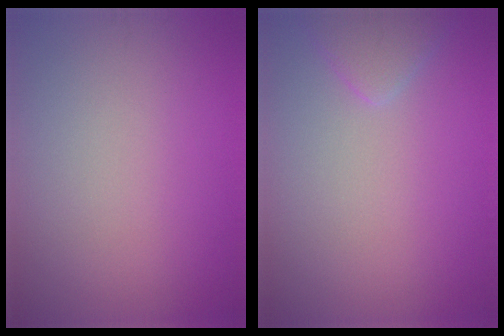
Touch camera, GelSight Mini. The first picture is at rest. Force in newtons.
{"total": 1.7, "press": 1.7, "slide": 0.1}